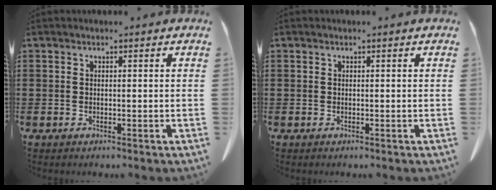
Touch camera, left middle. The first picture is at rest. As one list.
[{"total": 0.0}]